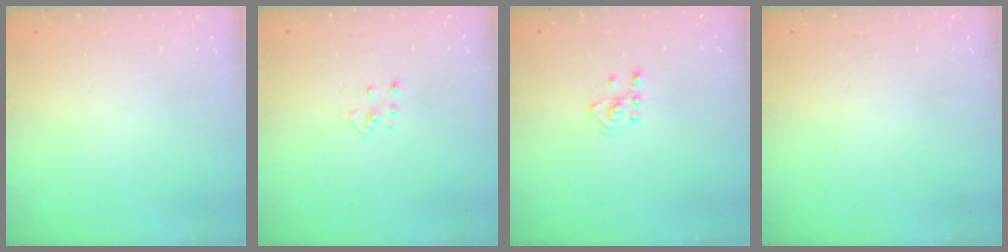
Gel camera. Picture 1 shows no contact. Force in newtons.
{"total": 2.3, "press": 2.3, "slide": 0.2}
{"total": 2.0, "press": 1.8, "slide": 0.9}
{"total": 0.0}